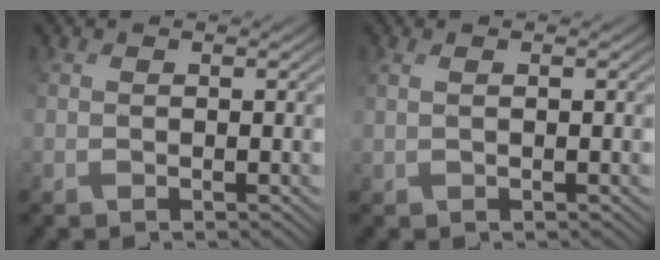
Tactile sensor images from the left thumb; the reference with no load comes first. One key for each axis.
{"total": 0.6, "fx": 0.4, "fy": -0.3, "fz": 0.3, "tx": -0.008, "ty": 0.004, "tz": 0.009}